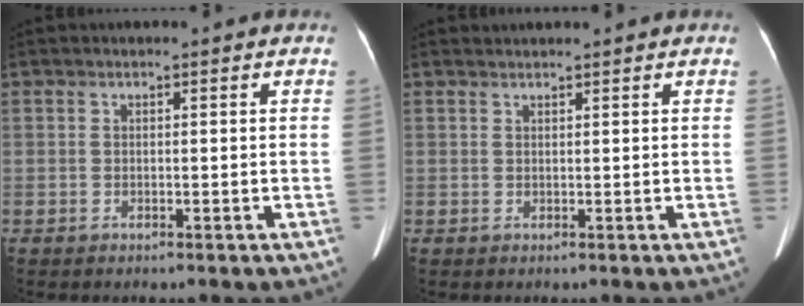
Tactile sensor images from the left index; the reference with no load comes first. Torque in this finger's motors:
{"motor_torque": [0.20, 0.07, -0.01, -0.01]}